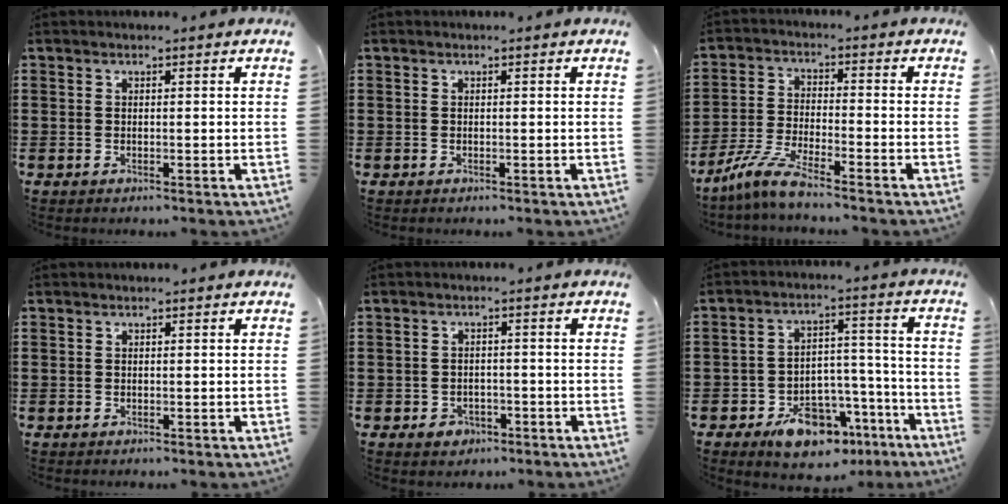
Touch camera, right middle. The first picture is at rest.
{"total": 0.0}
{"total": 6.3, "force": [-5.4, 0.2, 3.3], "torque": [-0.087, -0.014, -0.108]}
{"total": 0.0}
{"total": 2.1, "force": [-1.4, 1.4, 0.5], "torque": [-0.014, 0.002, -0.032]}
{"total": 9.8, "force": [-7.2, 4.9, 4.5], "torque": [-0.063, 0.044, -0.123]}